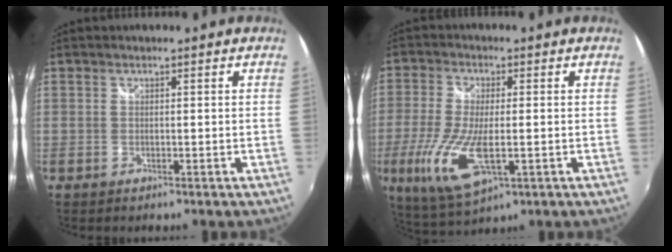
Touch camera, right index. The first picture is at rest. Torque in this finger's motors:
{"motor_torque": [1.80, -0.34, 0.92, 0.14]}